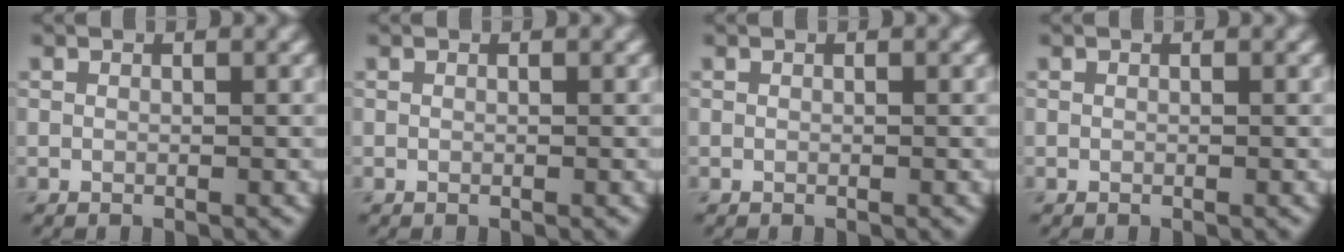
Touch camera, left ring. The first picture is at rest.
{"total": 0.0}
{"total": 0.0}
{"total": 0.0}